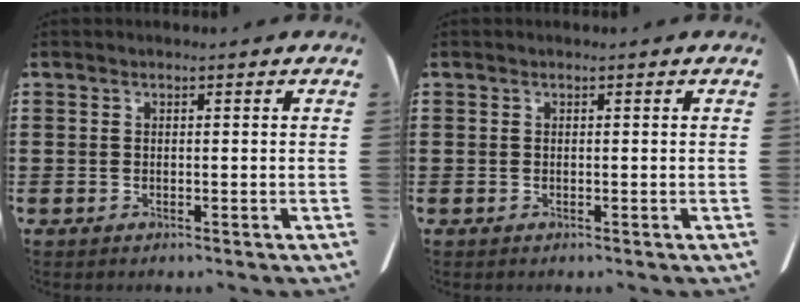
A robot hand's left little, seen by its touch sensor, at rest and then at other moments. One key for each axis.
{"total": 0.0}